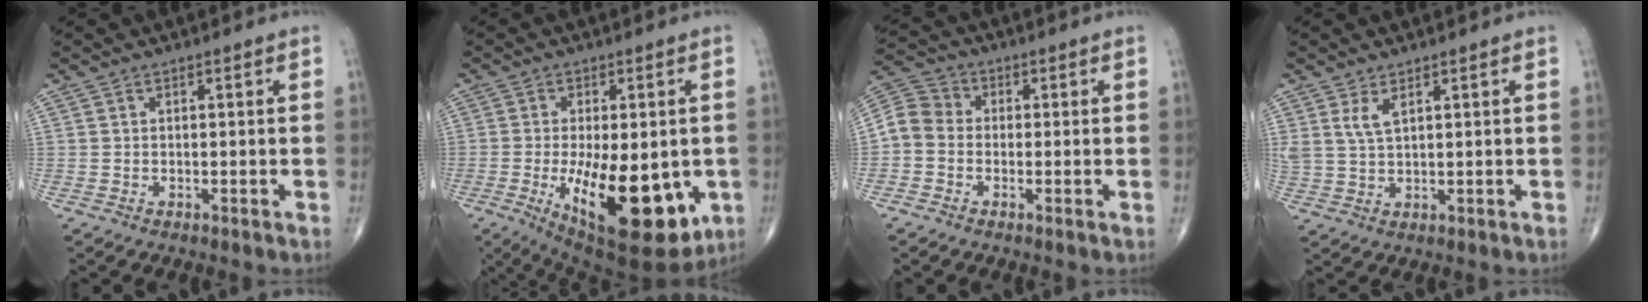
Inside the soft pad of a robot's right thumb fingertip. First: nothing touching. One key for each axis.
{"total": 20.3, "fx": -5.1, "fy": 8.6, "fz": 17.6, "tx": -0.241, "ty": -0.022, "tz": -0.051}
{"total": 6.3, "fx": -1.0, "fy": 5.3, "fz": 3.2, "tx": -0.049, "ty": 0.021, "tz": -0.038}
{"total": 3.6, "fx": 1.9, "fy": 1.3, "fz": 2.7, "tx": -0.059, "ty": -0.008, "tz": 0.046}